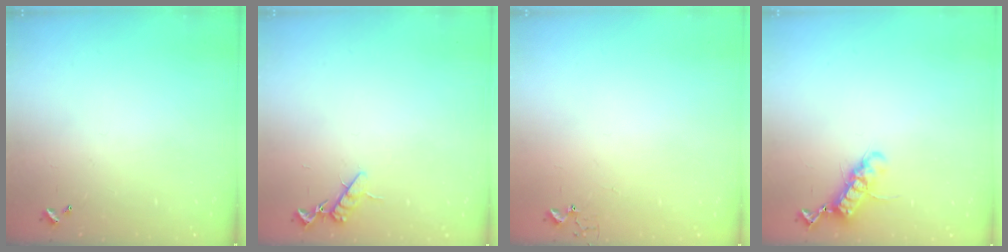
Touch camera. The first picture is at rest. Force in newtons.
{"total": 9.1, "press": 9.1, "slide": 0.6}
{"total": 2.7, "press": 2.7, "slide": 0.2}
{"total": 11.7, "press": 11.7, "slide": 0.9}